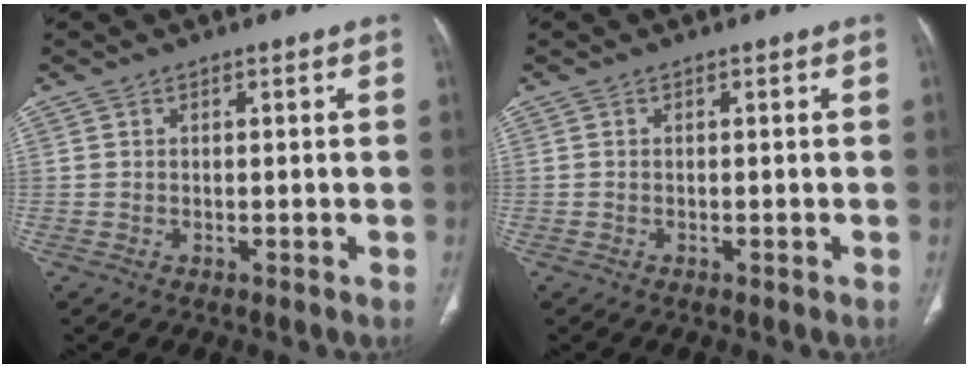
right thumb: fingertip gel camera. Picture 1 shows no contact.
{"total": 0.0}